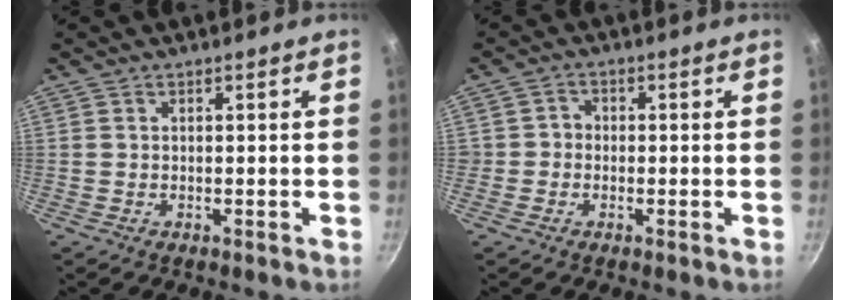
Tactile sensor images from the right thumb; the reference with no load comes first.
{"total": 1.8, "force": [-0.1, 1.8, 0.5], "torque": [0.003, 0.005, -0.004]}